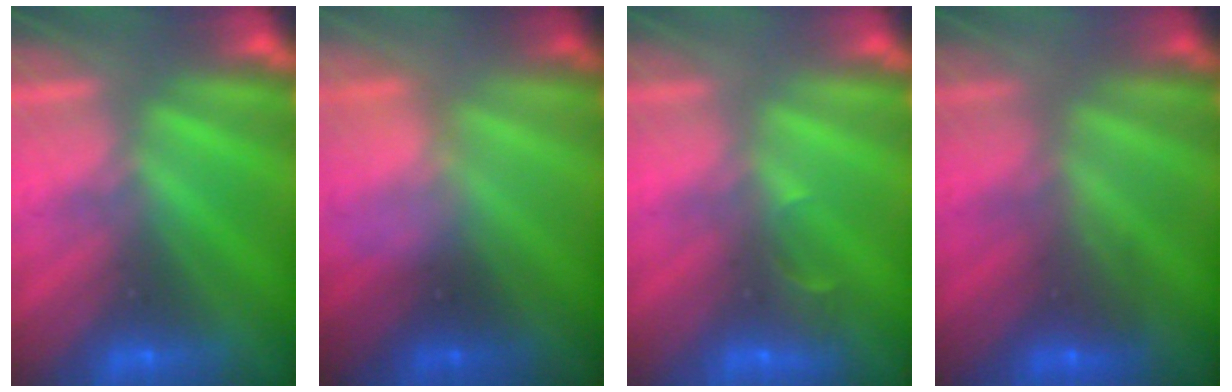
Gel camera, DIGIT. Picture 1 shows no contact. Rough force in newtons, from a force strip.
{"total": 2.4}
{"total": 3.1}
{"total": 2.1}